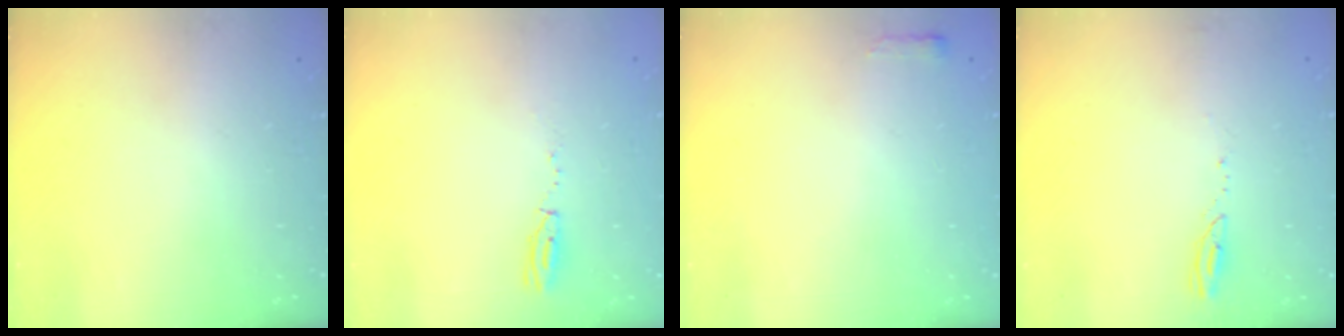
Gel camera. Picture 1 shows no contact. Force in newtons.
{"total": 17.0, "press": 5.1, "slide": 16.2}
{"total": 2.4, "press": 2.4, "slide": 0.4}
{"total": 2.4, "press": 2.4, "slide": 0.3}